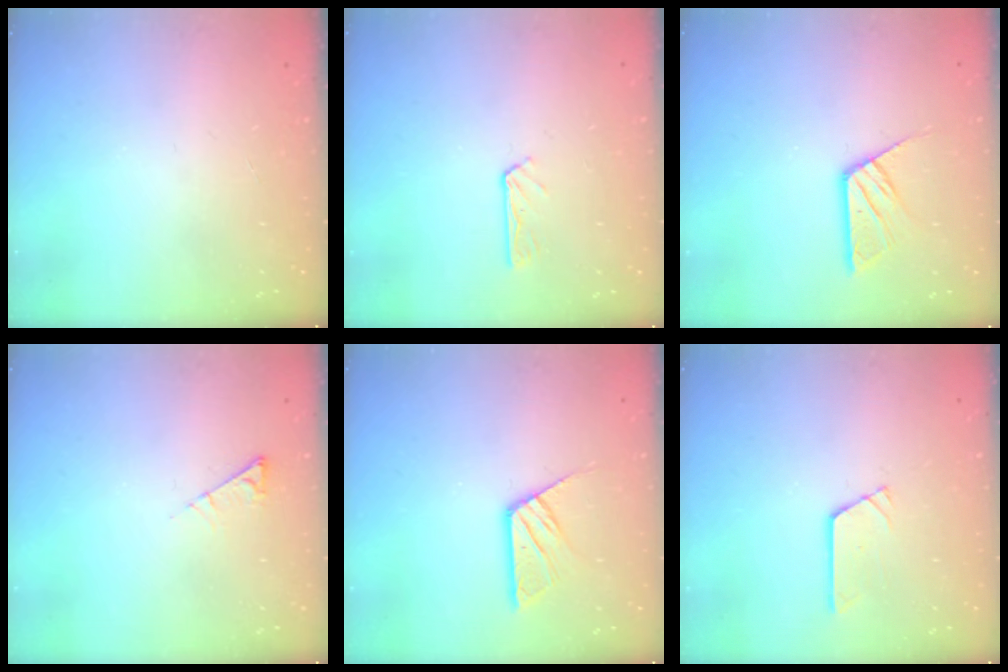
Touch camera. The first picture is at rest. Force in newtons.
{"total": 3.3, "press": 3.3, "slide": 0.4}
{"total": 8.4, "press": 8.3, "slide": 0.5}
{"total": 4.0, "press": 3.9, "slide": 0.6}
{"total": 8.4, "press": 8.3, "slide": 0.5}
{"total": 2.4, "press": 2.4, "slide": 0.1}